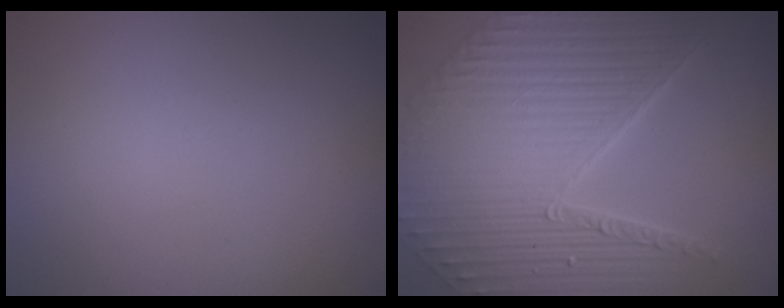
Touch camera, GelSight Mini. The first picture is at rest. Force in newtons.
{"total": 10.5, "press": 7.2, "slide": 7.6}